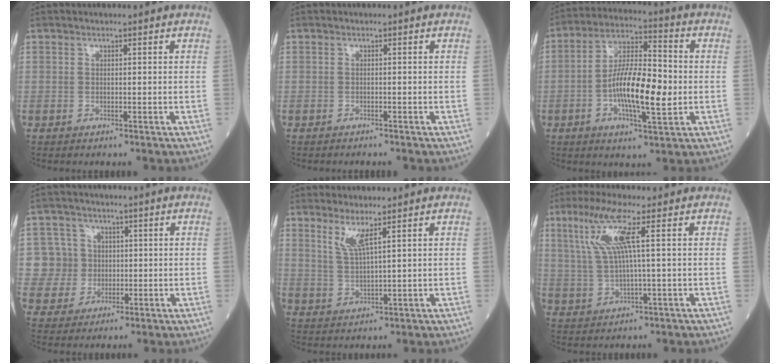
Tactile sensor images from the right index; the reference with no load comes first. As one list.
[{"total": 1.1, "force": [-1.0, 0.0, 0.3], "torque": [-0.007, -0.002, -0.012]}, {"total": 12.5, "force": [-1.9, 3.0, 12.0], "torque": [-0.221, 0.007, -0.036]}, {"total": 5.9, "force": [0.4, 5.9, 0.1], "torque": [0.001, 0.016, 0.012]}, {"total": 3.6, "force": [2.3, -0.3, 2.8], "torque": [-0.062, -0.010, 0.051]}, {"total": 7.3, "force": [2.7, -0.4, 6.8], "torque": [-0.147, 0.010, 0.060]}]